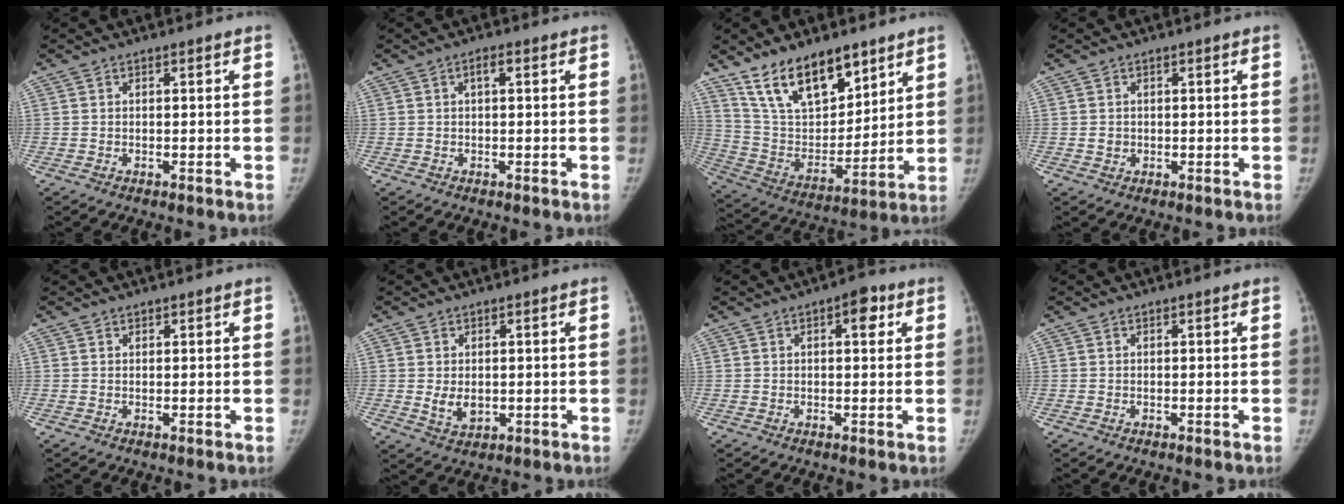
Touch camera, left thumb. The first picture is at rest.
{"total": 1.7, "force": [0.5, 0.7, 1.5], "torque": [-0.025, 0.004, 0.005]}
{"total": 18.0, "force": [12.4, 8.6, 9.8], "torque": [-0.117, -0.065, 0.234]}
{"total": 1.5, "force": [0.1, 1.4, 0.5], "torque": [-0.002, 0.000, 0.005]}
{"total": 0.5, "force": [0.4, 0.3, 0.0], "torque": [0.005, -0.002, 0.004]}
{"total": 4.1, "force": [0.0, 3.0, 2.7], "torque": [-0.036, -0.009, 0.011]}
{"total": 4.0, "force": [1.6, 1.9, 3.2], "torque": [-0.027, 0.001, 0.014]}
{"total": 0.0}